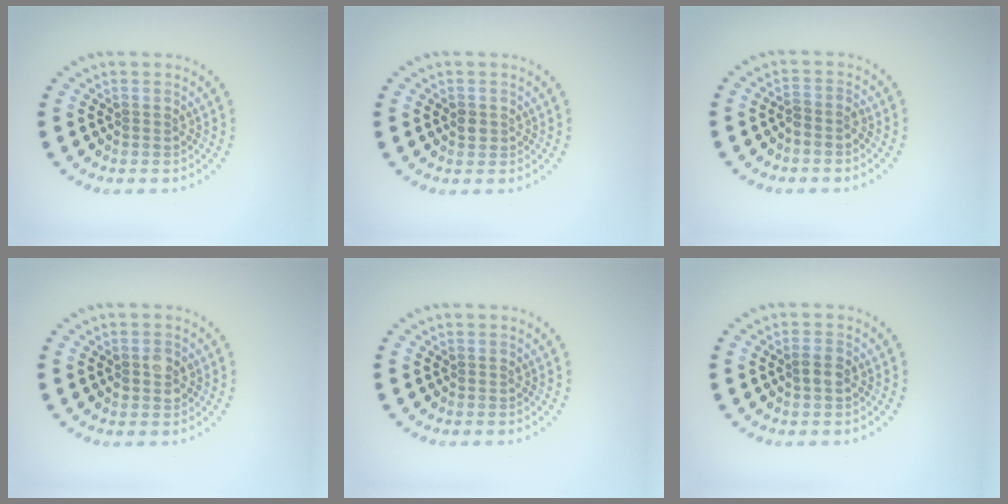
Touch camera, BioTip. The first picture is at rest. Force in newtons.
{"total": 1.1, "press": 1.0, "slide": 0.3}
{"total": 1.5, "press": 1.1, "slide": 0.9}
{"total": 1.7, "press": 1.7, "slide": 0.1}
{"total": 0.0}
{"total": 1.4, "press": 1.3, "slide": 0.3}